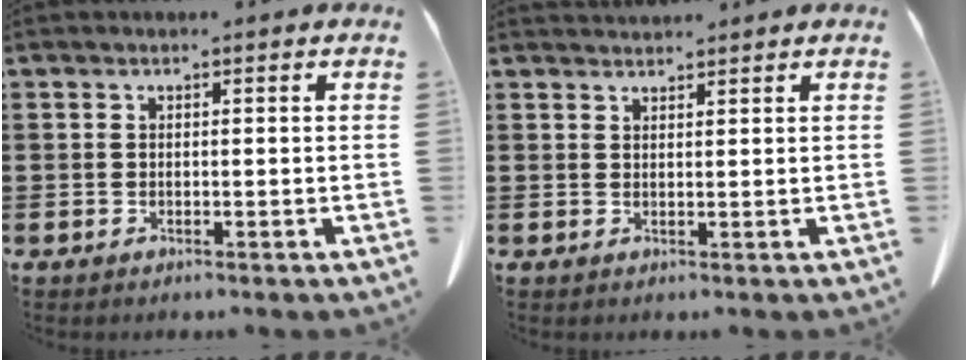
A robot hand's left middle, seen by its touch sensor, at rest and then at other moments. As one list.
[{"total": 1.5, "force": [1.5, 0.2, 0.1], "torque": [-0.005, 0.002, 0.030]}]